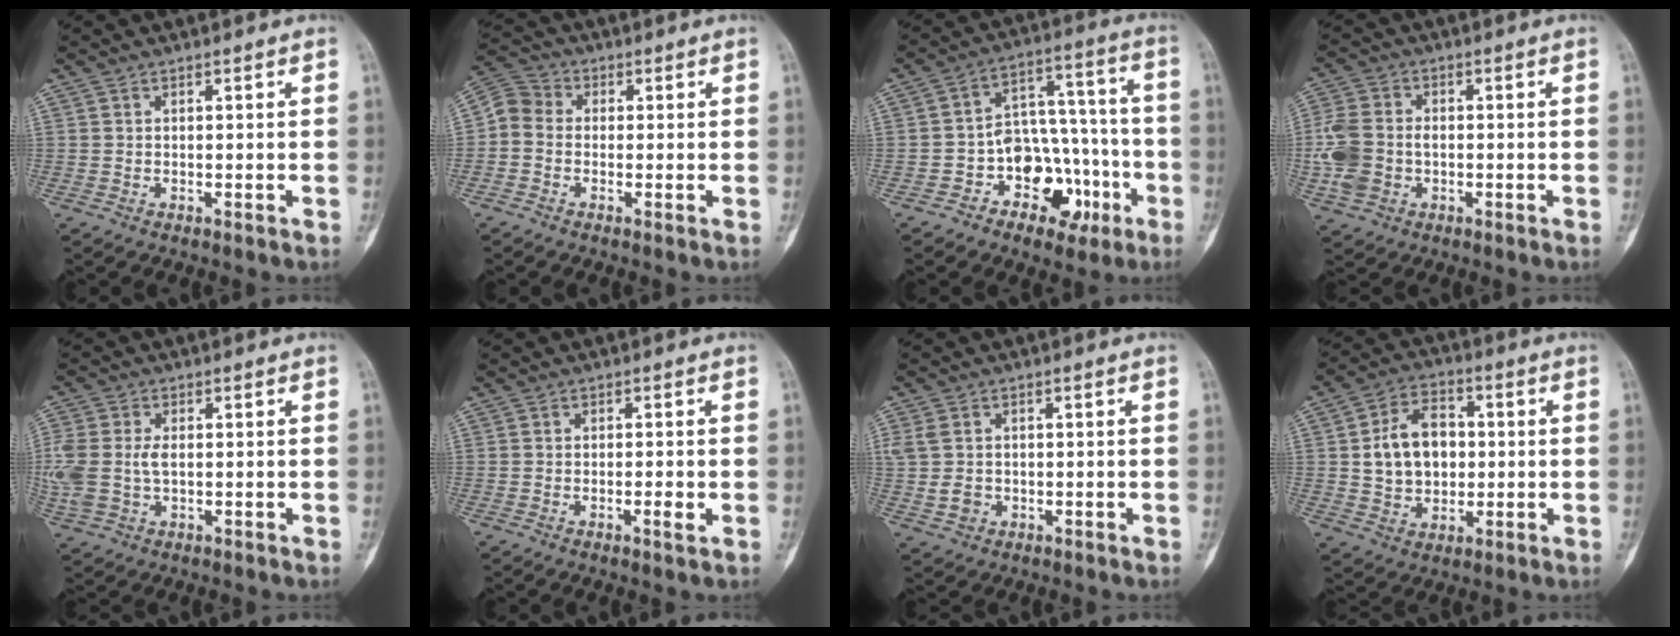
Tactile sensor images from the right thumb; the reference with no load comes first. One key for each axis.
{"total": 5.4, "fx": -0.6, "fy": 4.5, "fz": 2.9, "tx": -0.045, "ty": 0.016, "tz": -0.030}
{"total": 13.8, "fx": -5.7, "fy": 9.6, "fz": 8.1, "tx": -0.069, "ty": 0.064, "tz": -0.086}
{"total": 9.0, "fx": -1.4, "fy": 6.8, "fz": 5.6, "tx": -0.127, "ty": 0.007, "tz": -0.033}
{"total": 10.9, "fx": -0.2, "fy": 7.2, "fz": 8.1, "tx": -0.228, "ty": 0.004, "tz": 0.003}
{"total": 2.2, "fx": -0.7, "fy": 0.4, "fz": 2.0, "tx": -0.036, "ty": -0.001, "tz": -0.012}
{"total": 4.9, "fx": 0.0, "fy": 4.0, "fz": 2.8, "tx": -0.052, "ty": 0.003, "tz": 0.008}
{"total": 12.2, "fx": 0.8, "fy": 9.0, "fz": 8.1, "tx": -0.107, "ty": 0.012, "tz": 0.014}